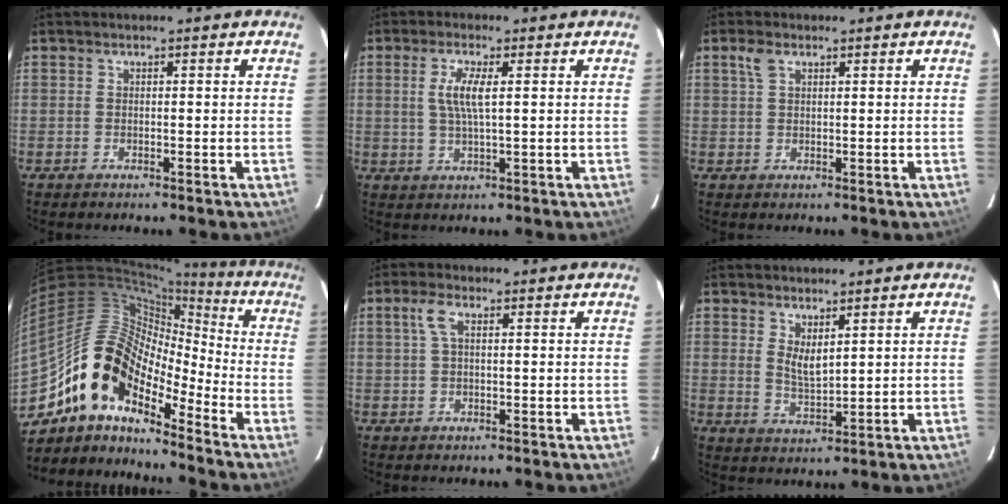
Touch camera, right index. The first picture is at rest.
{"total": 4.9, "force": [1.0, 0.8, 4.7], "torque": [-0.094, -0.002, 0.019]}
{"total": 2.4, "force": [1.3, 1.3, 1.6], "torque": [-0.034, 0.007, 0.027]}
{"total": 14.8, "force": [-10.7, 6.4, 7.8], "torque": [-0.134, 0.014, -0.219]}
{"total": 3.0, "force": [0.8, 1.0, 2.7], "torque": [-0.059, 0.008, 0.016]}
{"total": 4.0, "force": [2.1, 1.5, 3.1], "torque": [-0.054, -0.010, 0.039]}